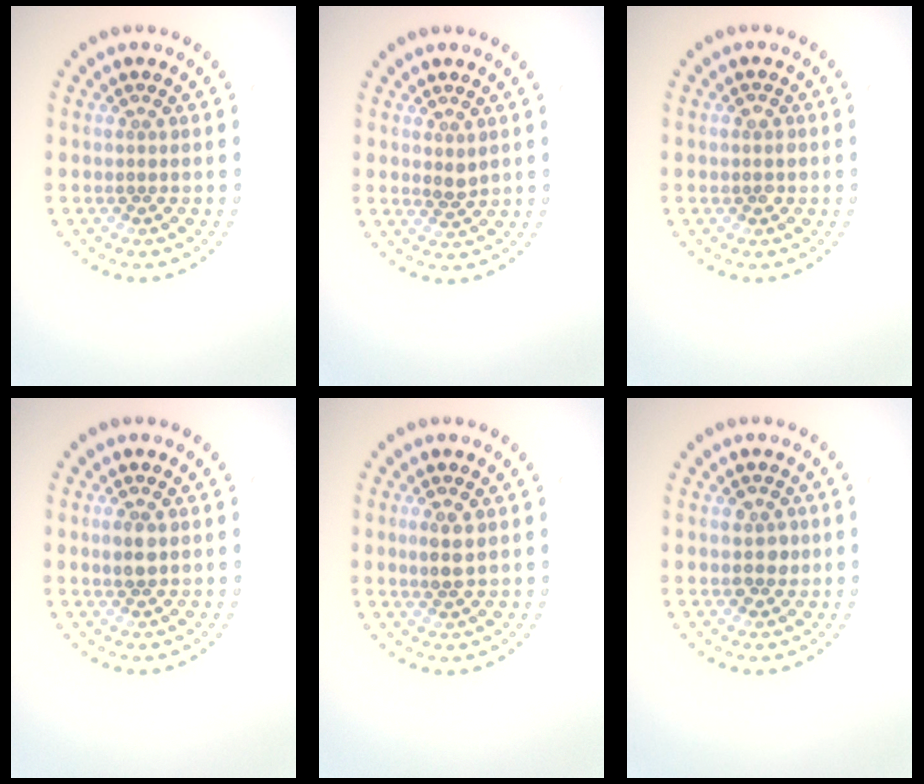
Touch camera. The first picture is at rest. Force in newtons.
{"total": 1.2, "press": 1.0, "slide": 0.6}
{"total": 1.2, "press": 1.1, "slide": 0.3}
{"total": 1.3, "press": 1.3, "slide": 0.3}
{"total": 1.9, "press": 1.9, "slide": 0.6}
{"total": 1.7, "press": 1.7, "slide": 0.3}